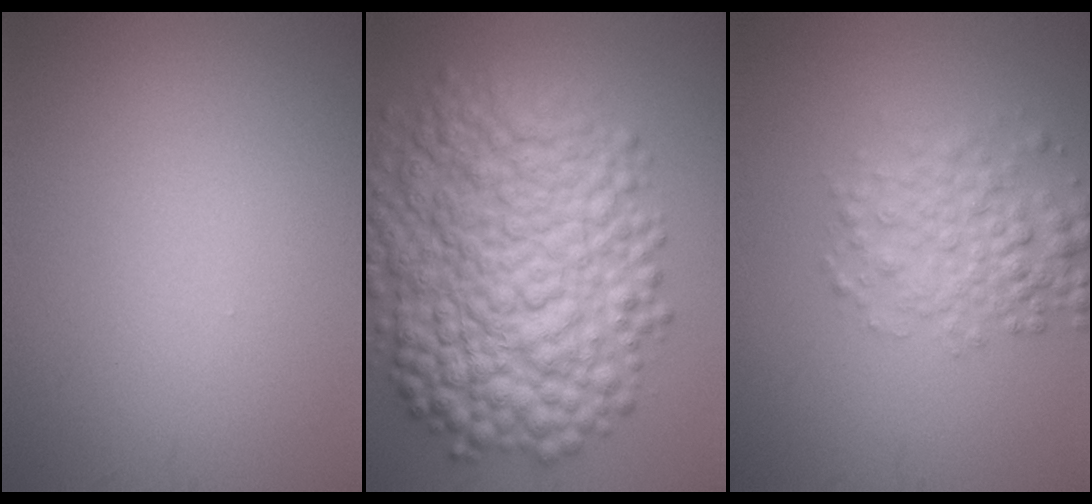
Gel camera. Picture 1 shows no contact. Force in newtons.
{"total": 12.1, "press": 12.1, "slide": 0.1}
{"total": 3.7, "press": 3.7, "slide": 0.1}